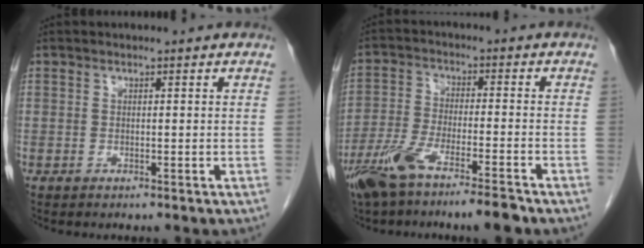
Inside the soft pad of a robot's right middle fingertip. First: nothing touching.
{"total": 10.1, "force": [-7.2, 0.8, 7.0], "torque": [-0.133, -0.017, -0.133]}